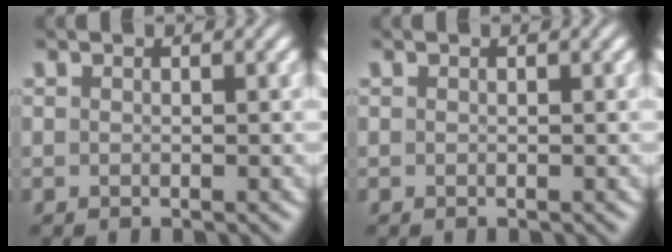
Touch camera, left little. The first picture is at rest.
{"total": 0.0}